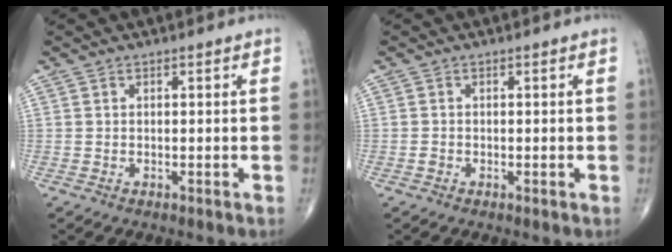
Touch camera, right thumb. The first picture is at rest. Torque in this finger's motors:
{"motor_torque": [0.08, 0.13, -0.02, -0.09, 0.03]}